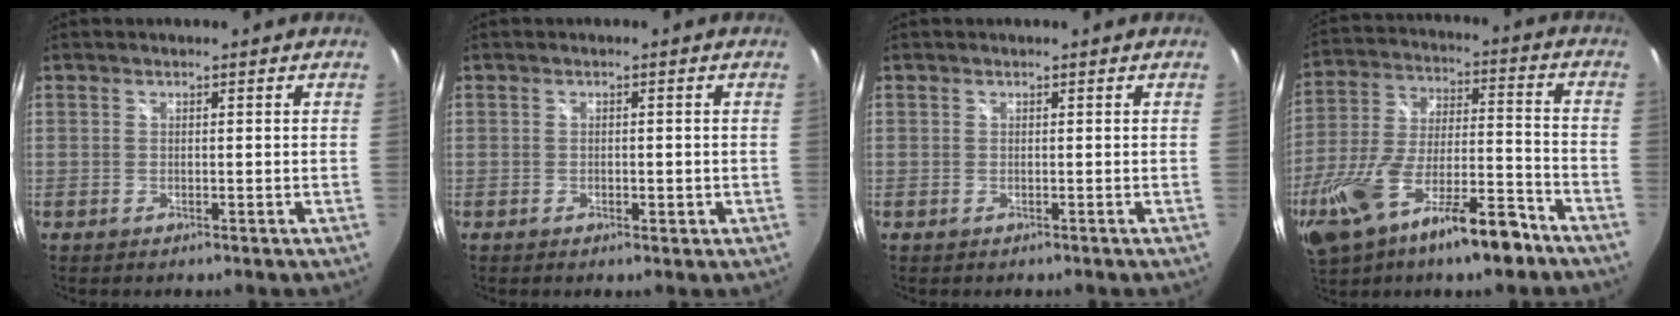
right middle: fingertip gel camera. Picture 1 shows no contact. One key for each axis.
{"total": 2.1, "fx": -0.8, "fy": 1.2, "fz": 1.6, "tx": -0.023, "ty": -0.003, "tz": -0.010}
{"total": 0.0}
{"total": 19.6, "fx": -11.9, "fy": 6.3, "fz": 14.3, "tx": -0.290, "ty": -0.037, "tz": -0.198}